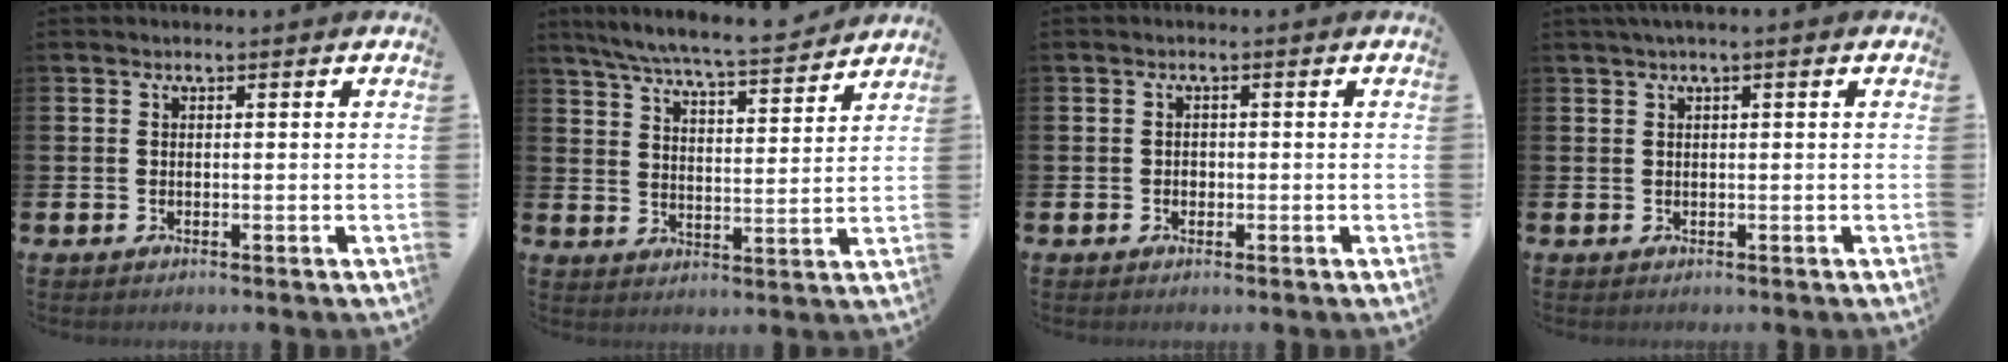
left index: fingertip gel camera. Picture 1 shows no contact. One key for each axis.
{"total": 7.4, "fx": 7.0, "fy": 0.2, "fz": 2.3, "tx": -0.061, "ty": -0.050, "tz": 0.121}
{"total": 1.0, "fx": -0.3, "fy": 0.9, "fz": 0.4, "tx": -0.006, "ty": 0.005, "tz": -0.007}
{"total": 1.0, "fx": 0.5, "fy": -0.1, "fz": 0.9, "tx": -0.023, "ty": 0.004, "tz": 0.010}